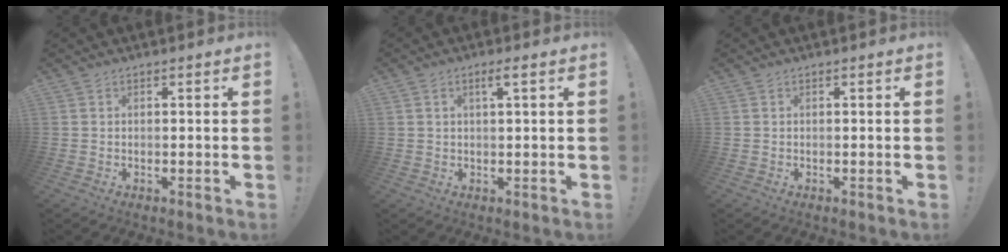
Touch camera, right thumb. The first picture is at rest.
{"total": 2.6, "force": [1.0, 0.2, 2.4], "torque": [-0.043, 0.000, 0.013]}
{"total": 0.0}